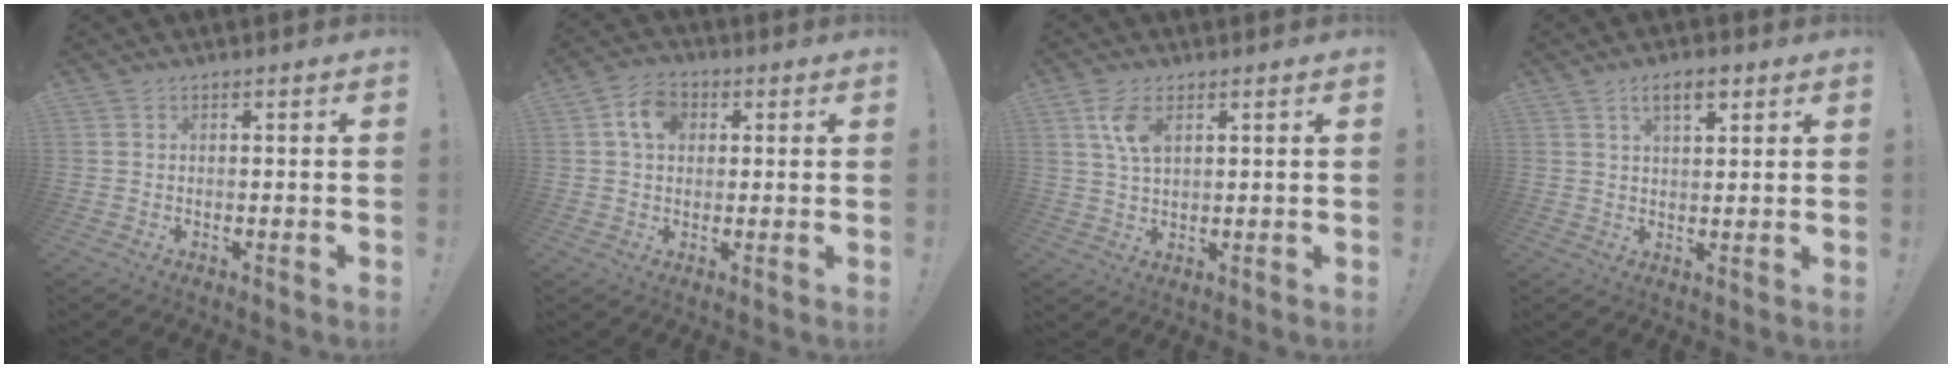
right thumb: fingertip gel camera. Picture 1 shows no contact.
{"total": 7.9, "force": [2.4, 5.7, 4.9], "torque": [-0.082, 0.010, 0.046]}
{"total": 6.8, "force": [3.0, 3.2, 5.2], "torque": [-0.103, -0.007, 0.053]}
{"total": 6.0, "force": [3.2, 2.6, 4.3], "torque": [-0.065, -0.008, 0.054]}